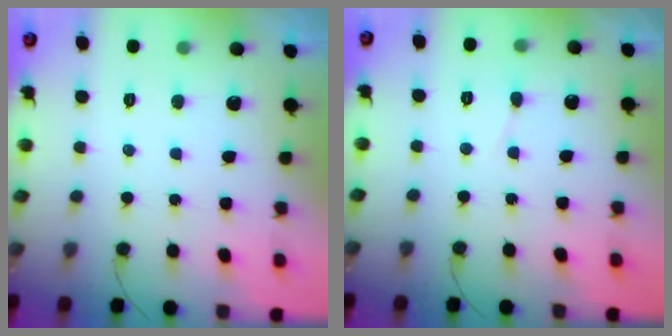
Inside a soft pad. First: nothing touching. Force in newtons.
{"total": 2.5, "press": 2.5, "slide": 0.1}